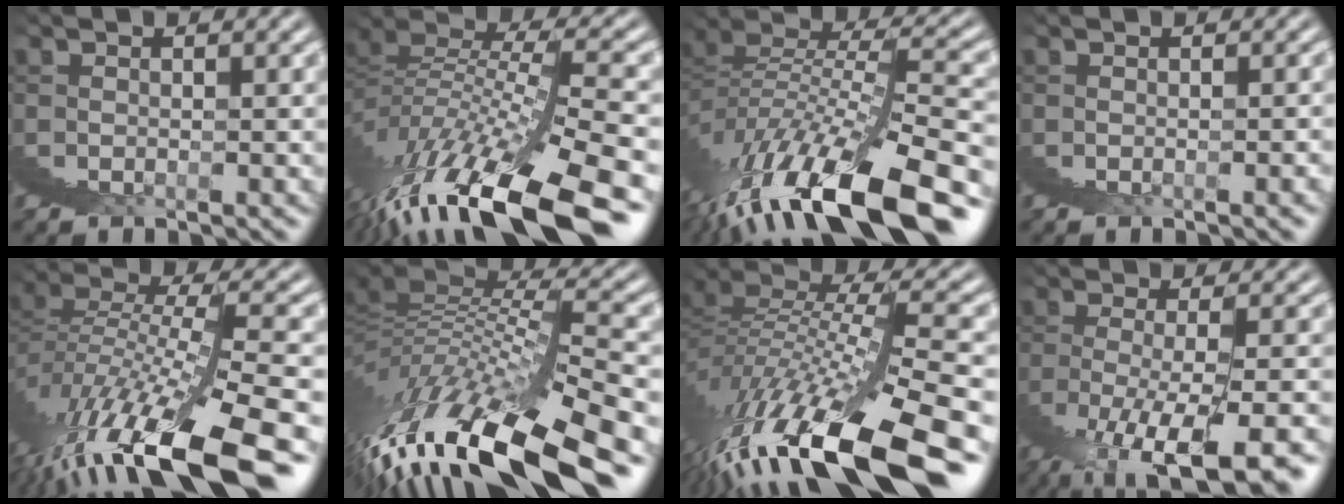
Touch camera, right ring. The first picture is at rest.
{"total": 8.6, "force": [1.6, 2.1, 8.2], "torque": [-0.135, 0.008, 0.027]}
{"total": 8.0, "force": [1.1, 2.0, 7.6], "torque": [-0.124, 0.008, 0.017]}
{"total": 1.0, "force": [0.3, -0.9, -0.3], "torque": [0.006, 0.006, 0.004]}
{"total": 7.4, "force": [1.9, 1.7, 7.0], "torque": [-0.130, 0.004, 0.035]}
{"total": 9.1, "force": [0.6, 2.9, 8.6], "torque": [-0.140, 0.006, 0.004]}
{"total": 9.5, "force": [2.1, 2.6, 8.9], "torque": [-0.146, 0.010, 0.035]}
{"total": 3.4, "force": [-0.7, 0.5, 3.3], "torque": [-0.071, -0.005, -0.007]}